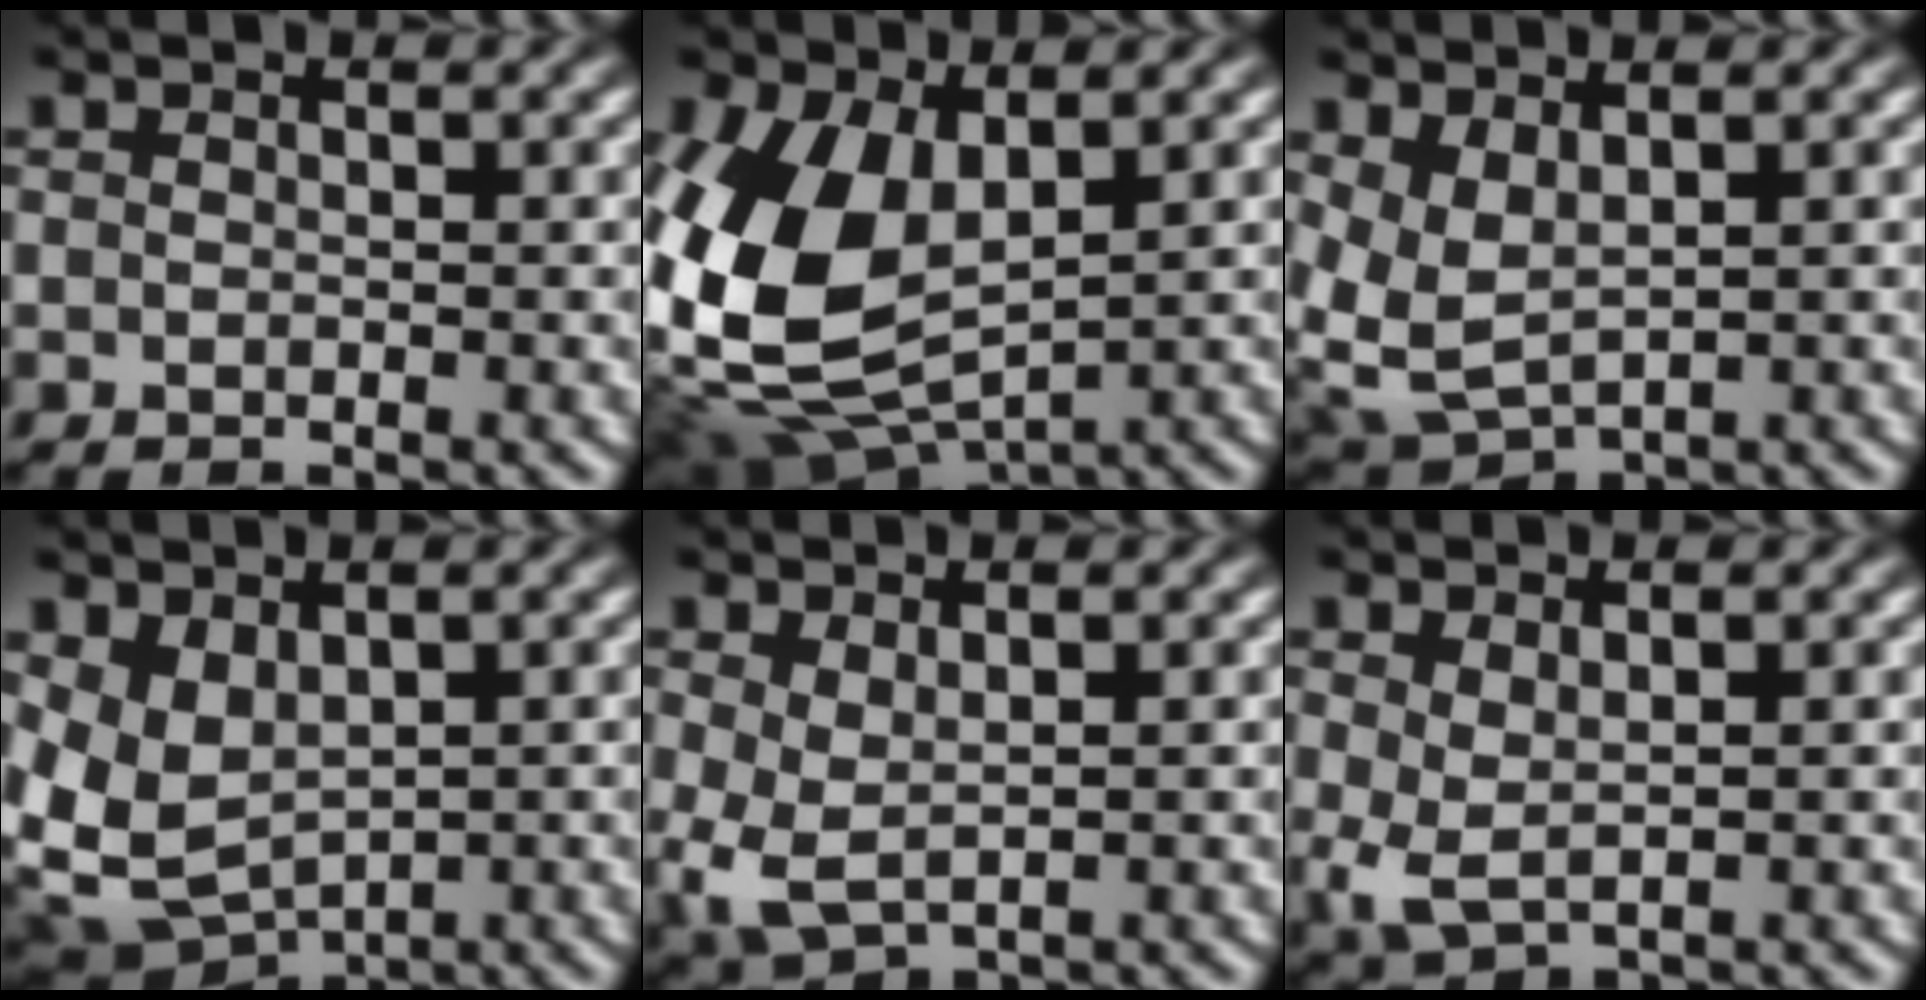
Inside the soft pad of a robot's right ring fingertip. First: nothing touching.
{"total": 10.3, "force": [-0.5, 7.5, 7.0], "torque": [-0.186, -0.055, 0.024]}
{"total": 6.5, "force": [0.6, 5.7, 3.1], "torque": [-0.115, -0.041, 0.027]}
{"total": 9.4, "force": [-0.6, 8.1, 4.8], "torque": [-0.148, -0.050, 0.009]}
{"total": 3.5, "force": [-0.2, 2.8, 2.2], "torque": [-0.075, -0.035, 0.018]}
{"total": 2.3, "force": [0.2, 1.5, 1.8], "torque": [-0.052, -0.027, 0.021]}